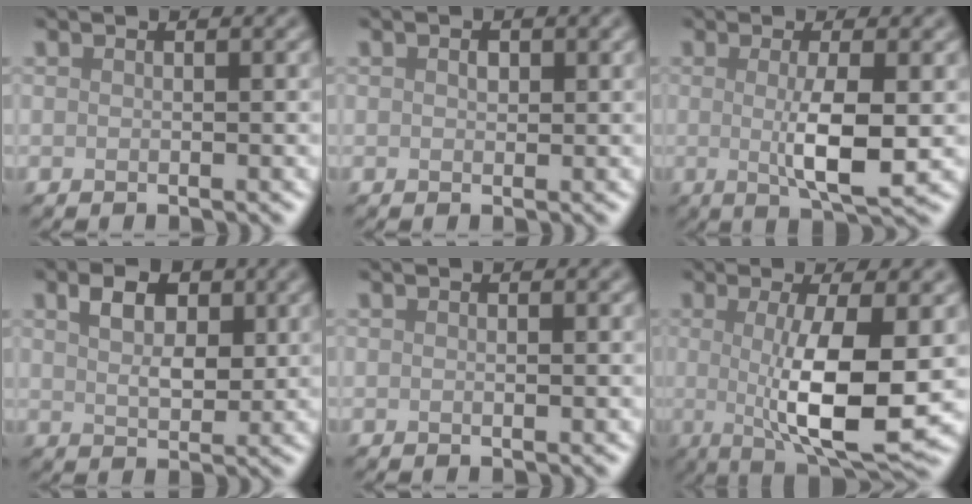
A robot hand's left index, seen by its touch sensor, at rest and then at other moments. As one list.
[{"total": 0.9, "force": [0.3, 0.6, 0.6], "torque": [-0.010, -0.001, 0.003]}, {"total": 4.7, "force": [-0.1, 0.9, 4.6], "torque": [-0.079, -0.006, 0.000]}, {"total": 3.7, "force": [1.6, 2.2, 2.6], "torque": [-0.044, 0.004, 0.025]}, {"total": 0.0}, {"total": 8.5, "force": [-0.3, 2.0, 8.2], "torque": [-0.126, -0.013, -0.002]}]